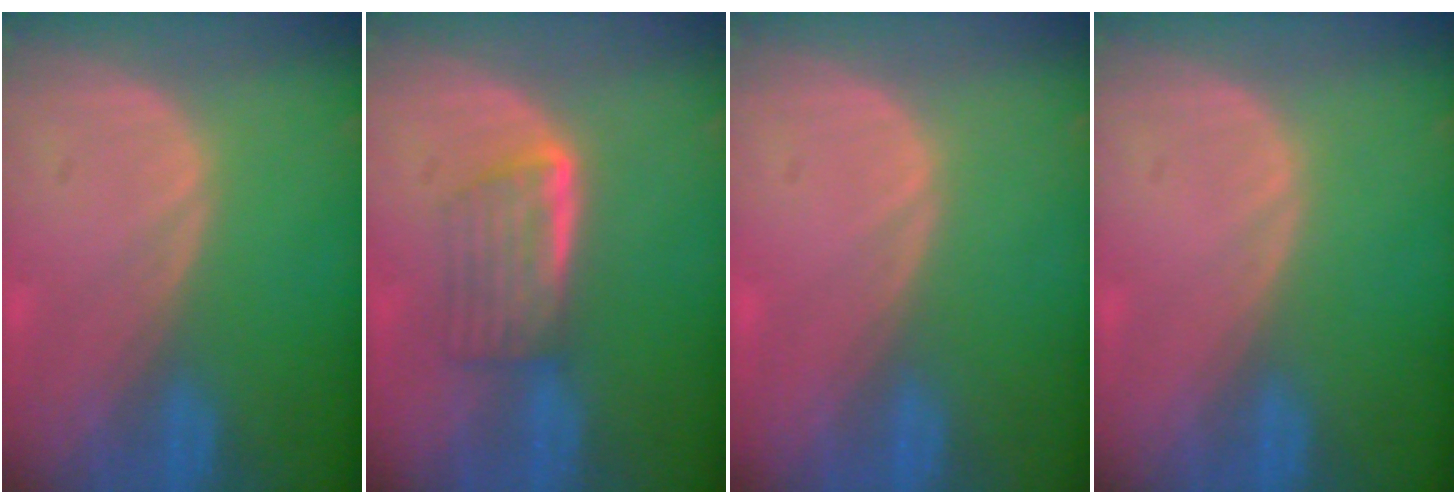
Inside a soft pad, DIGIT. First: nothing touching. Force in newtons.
{"total": 5.9, "press": 5.0, "slide": 3.1}
{"total": 0.5, "press": 0.1, "slide": 0.5}
{"total": 0.0}